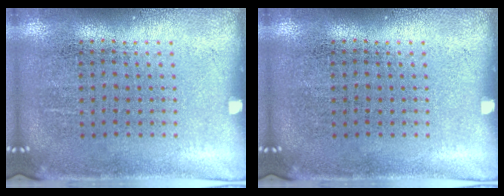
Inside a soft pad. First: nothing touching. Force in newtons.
{"total": 0.0}